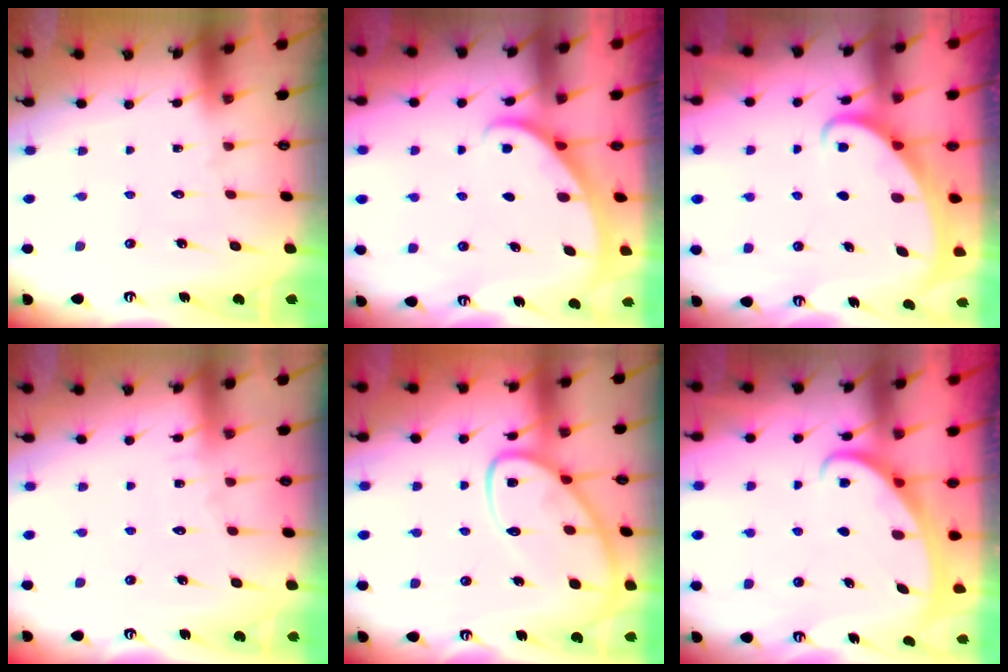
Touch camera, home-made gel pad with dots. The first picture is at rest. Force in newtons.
{"total": 2.0, "press": 2.0, "slide": 0.1}
{"total": 2.4, "press": 2.4, "slide": 0.4}
{"total": 2.6, "press": 2.6, "slide": 0.3}
{"total": 11.5, "press": 11.4, "slide": 1.3}
{"total": 2.5, "press": 2.5, "slide": 0.4}